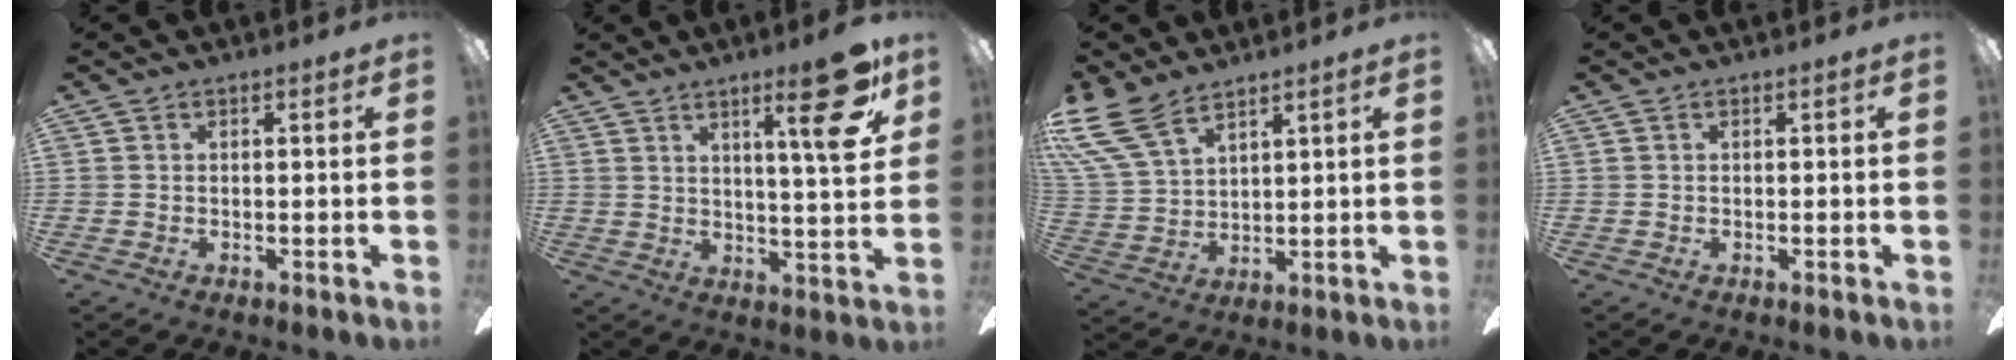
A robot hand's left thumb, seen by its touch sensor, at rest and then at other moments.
{"total": 13.8, "force": [7.7, 2.5, 11.1], "torque": [-0.145, -0.036, 0.108]}
{"total": 14.0, "force": [9.5, 6.3, 8.1], "torque": [-0.202, -0.044, 0.179]}
{"total": 0.0}